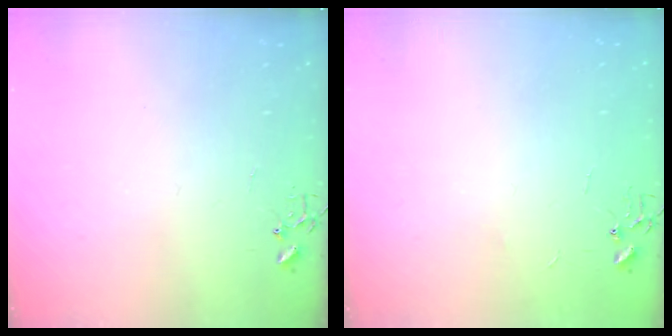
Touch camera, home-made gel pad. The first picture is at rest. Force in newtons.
{"total": 2.4, "press": 2.4, "slide": 0.3}